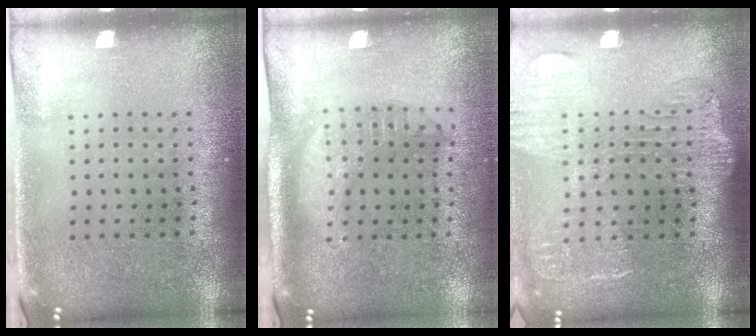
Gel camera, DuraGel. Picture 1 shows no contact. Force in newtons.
{"total": 1.8, "press": 1.5, "slide": 0.9}
{"total": 1.9, "press": 1.6, "slide": 1.1}